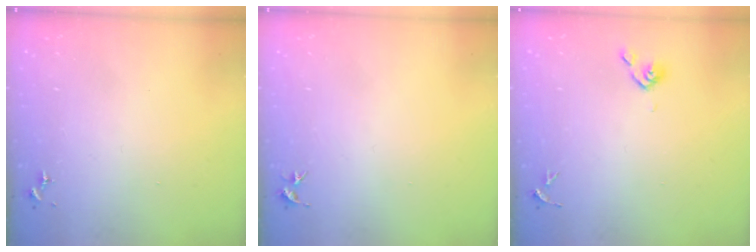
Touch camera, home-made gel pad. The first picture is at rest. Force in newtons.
{"total": 3.3, "press": 3.3, "slide": 0.4}
{"total": 3.8, "press": 3.7, "slide": 0.8}